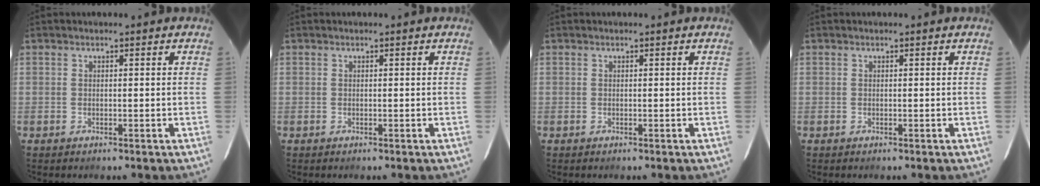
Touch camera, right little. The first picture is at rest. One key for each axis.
{"total": 0.0}
{"total": 0.0}
{"total": 0.0}